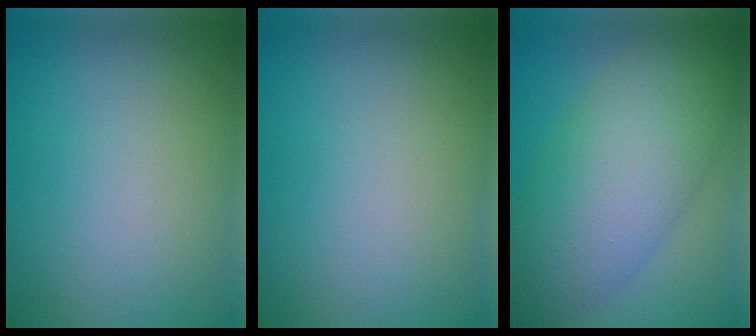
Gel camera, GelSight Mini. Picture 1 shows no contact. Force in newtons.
{"total": 0.0}
{"total": 9.5, "press": 9.5, "slide": 0.4}